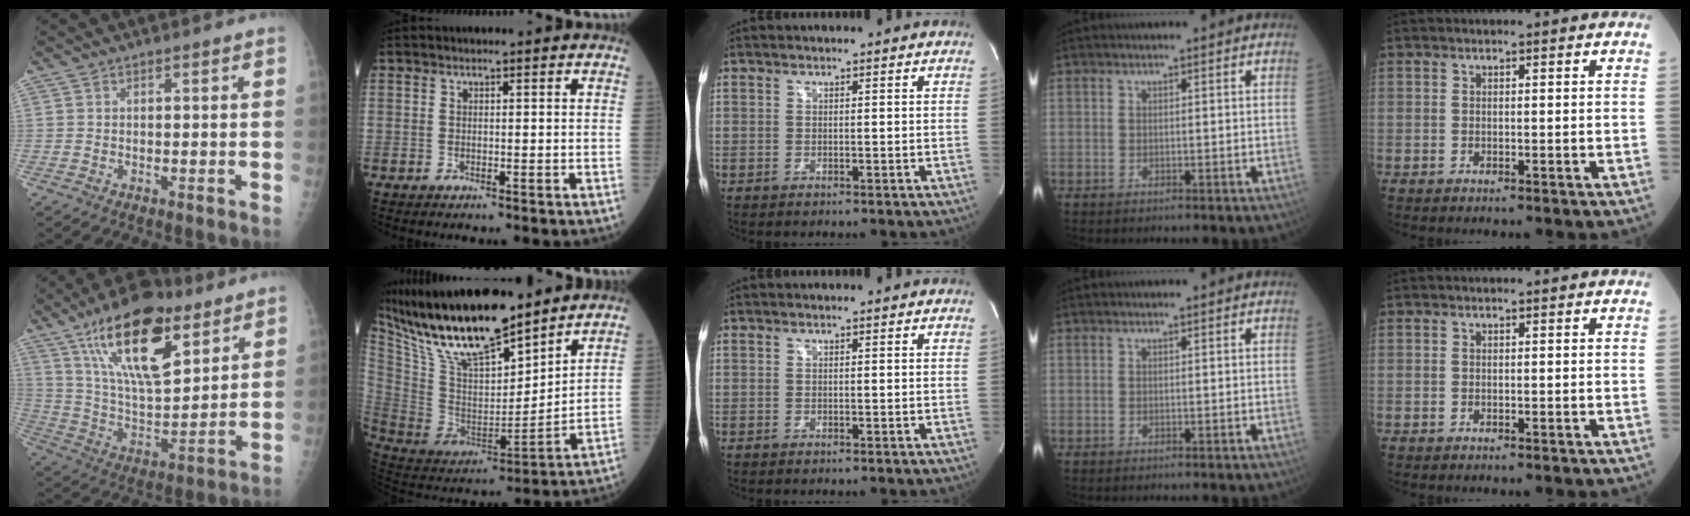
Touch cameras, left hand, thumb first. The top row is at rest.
{"thumb": {"total": 23.0, "force": [12.6, 9.7, 16.6], "torque": [-0.259, -0.048, 0.225]}, "index": {"total": 20.7, "force": [17.0, 4.3, 11.1], "torque": [-0.216, -0.001, 0.318]}}